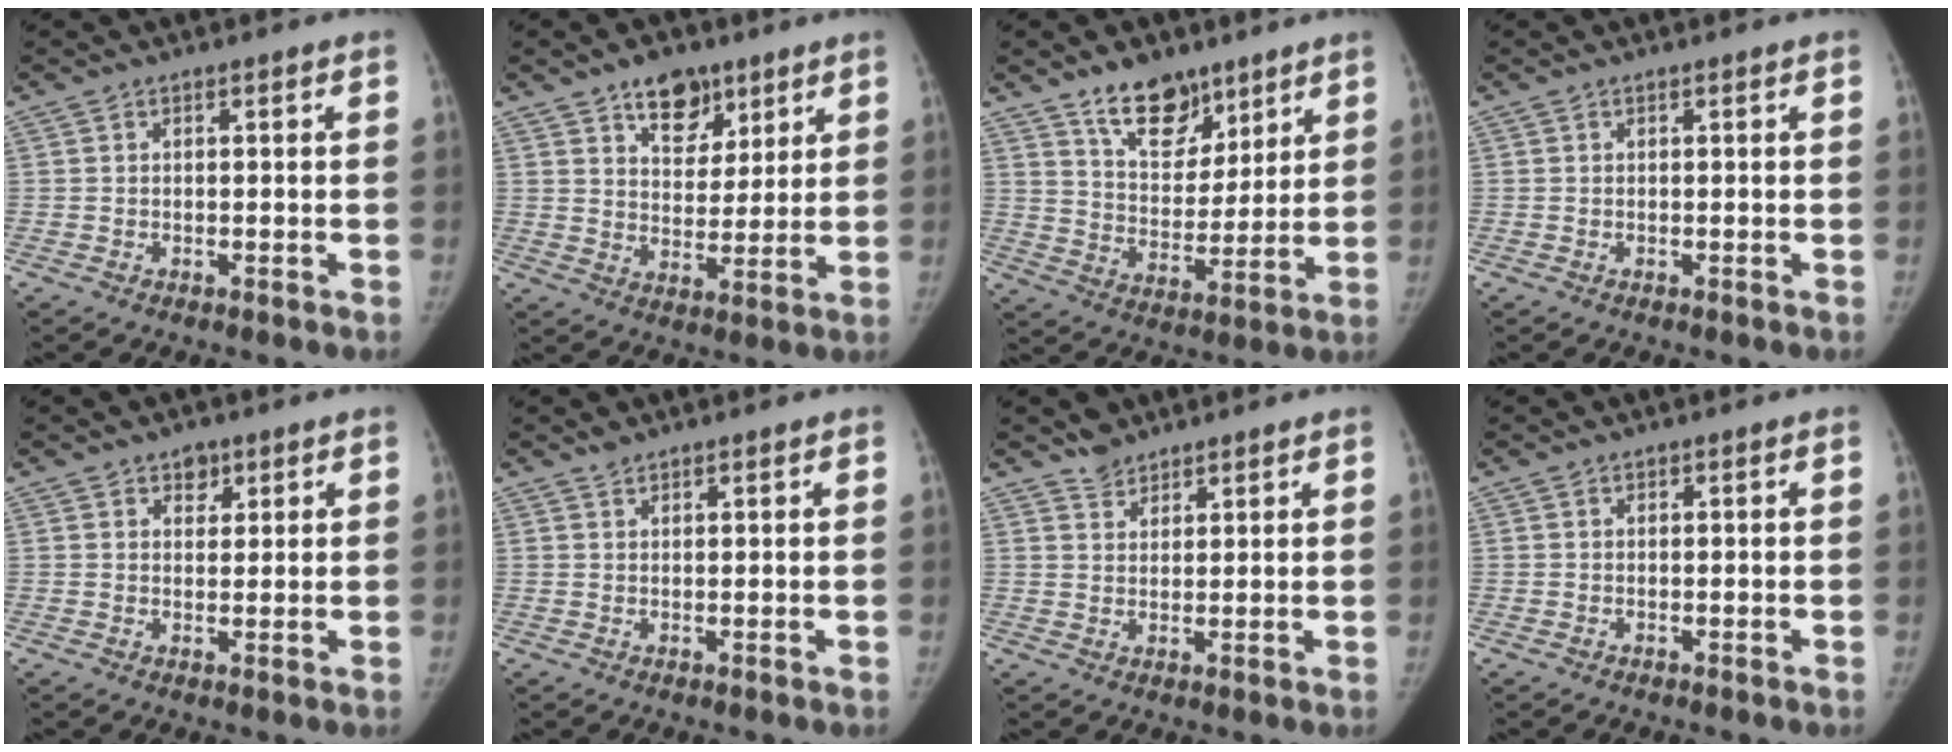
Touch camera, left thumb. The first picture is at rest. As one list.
[{"total": 9.6, "force": [6.0, 5.8, 4.7], "torque": [-0.034, -0.033, 0.097]}, {"total": 12.0, "force": [8.5, 6.6, 5.3], "torque": [-0.050, -0.061, 0.151]}, {"total": 0.0}, {"total": 2.8, "force": [1.7, 2.0, 1.0], "torque": [0.008, -0.009, 0.024]}, {"total": 1.2, "force": [1.1, 0.4, 0.2], "torque": [0.003, -0.005, 0.020]}, {"total": 3.2, "force": [2.8, 1.5, 0.2], "torque": [0.014, -0.017, 0.046]}, {"total": 0.0}]